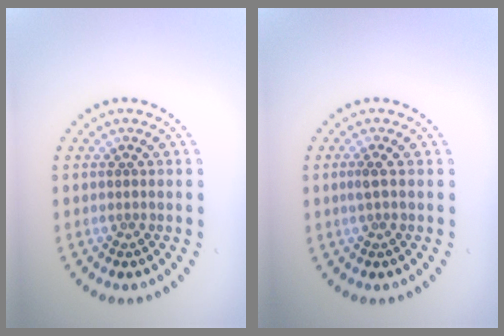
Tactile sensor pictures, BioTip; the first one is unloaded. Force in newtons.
{"total": 0.9, "press": 0.8, "slide": 0.5}